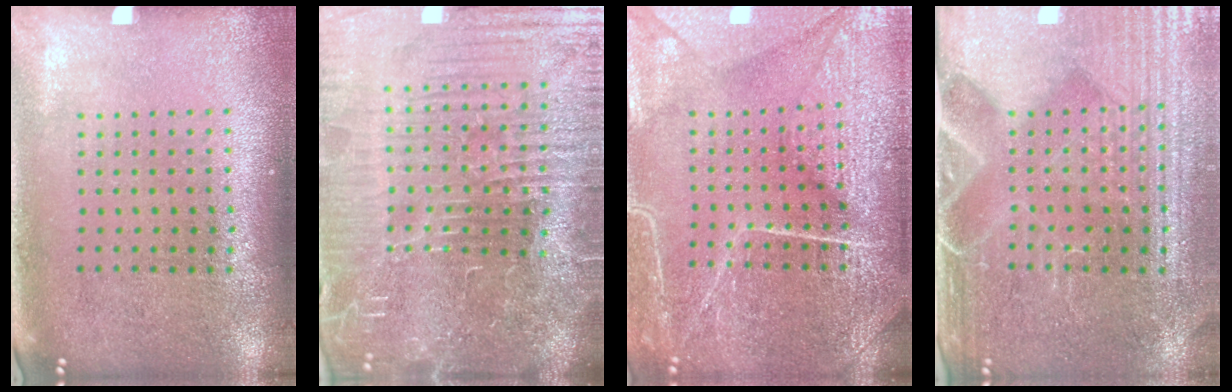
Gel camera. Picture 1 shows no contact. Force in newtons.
{"total": 7.4, "press": 6.6, "slide": 3.5}
{"total": 6.9, "press": 6.8, "slide": 0.9}
{"total": 4.7, "press": 4.4, "slide": 1.8}